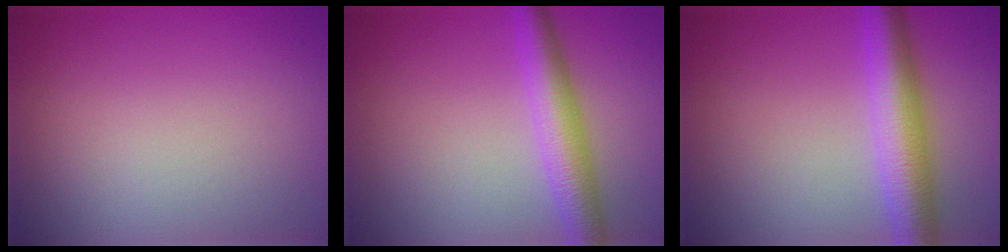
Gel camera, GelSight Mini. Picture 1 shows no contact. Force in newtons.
{"total": 4.4, "press": 4.4, "slide": 0.0}
{"total": 5.8, "press": 5.8, "slide": 0.2}